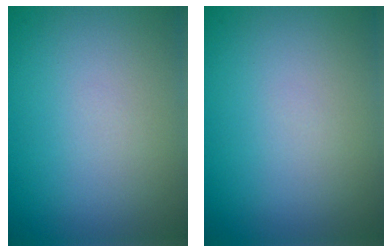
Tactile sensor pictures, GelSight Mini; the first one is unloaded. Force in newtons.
{"total": 0.0}